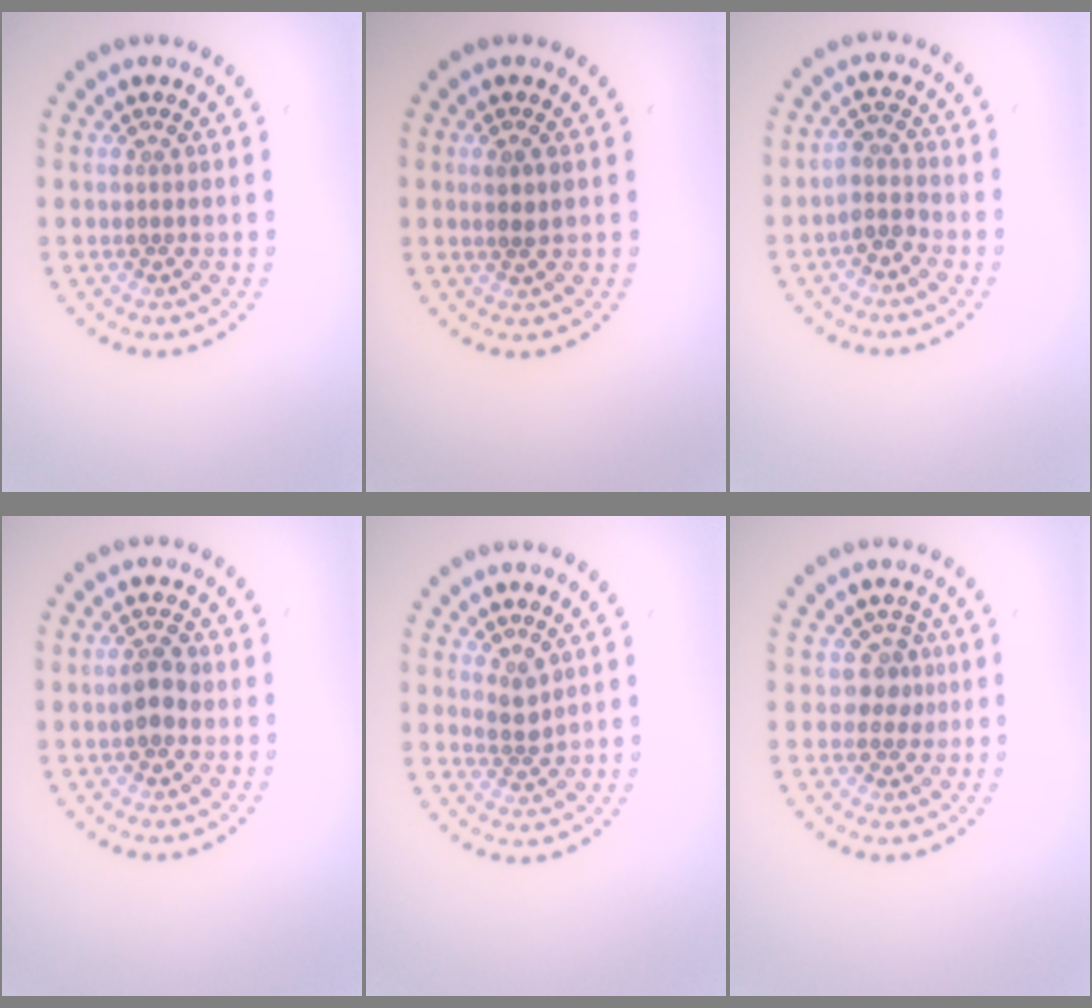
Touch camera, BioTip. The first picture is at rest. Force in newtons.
{"total": 1.1, "press": 0.9, "slide": 0.7}
{"total": 1.9, "press": 1.5, "slide": 1.2}
{"total": 2.3, "press": 2.3, "slide": 0.1}
{"total": 1.5, "press": 1.2, "slide": 0.9}
{"total": 1.7, "press": 1.4, "slide": 0.9}